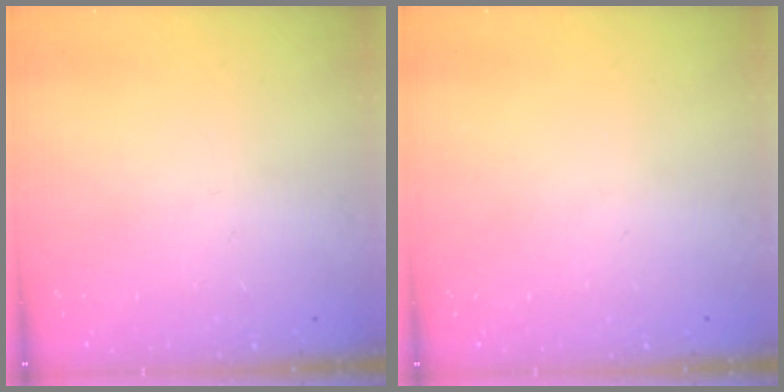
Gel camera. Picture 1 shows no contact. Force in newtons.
{"total": 0.0}